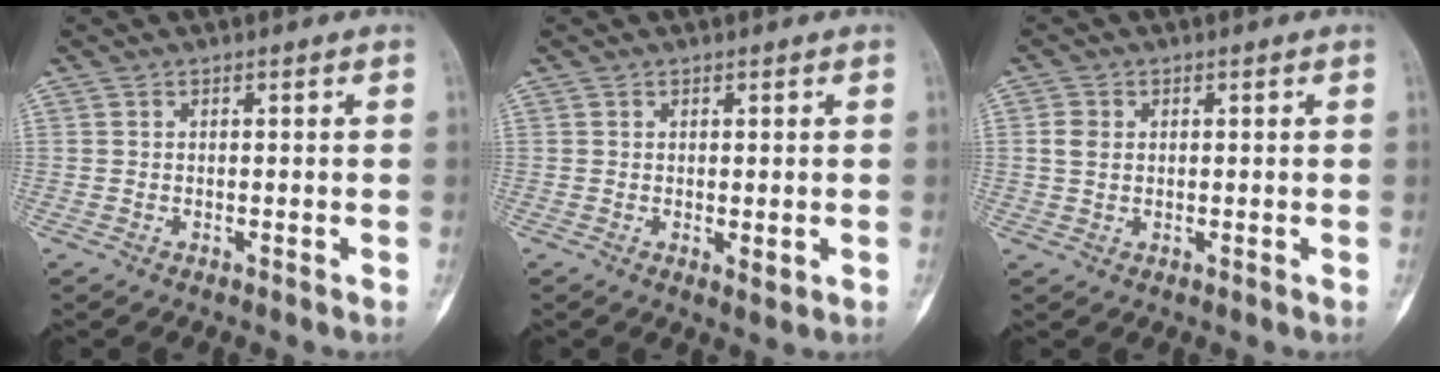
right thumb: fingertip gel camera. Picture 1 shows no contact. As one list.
[{"total": 1.8, "force": [-0.2, 0.8, 1.7], "torque": [-0.029, -0.007, 0.001]}, {"total": 2.8, "force": [0.5, 2.2, 1.7], "torque": [-0.029, 0.002, 0.010]}]